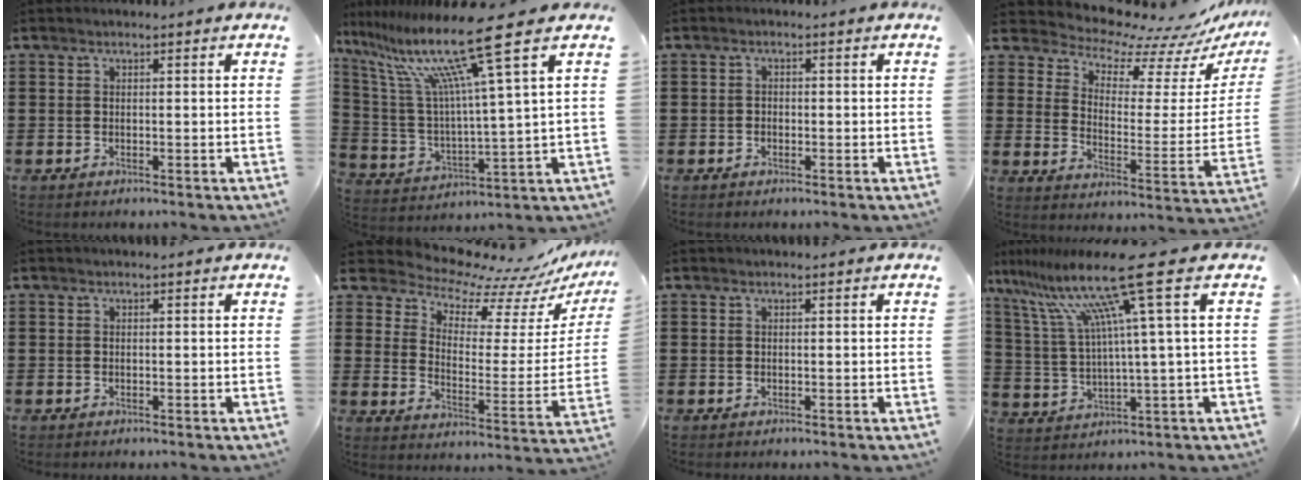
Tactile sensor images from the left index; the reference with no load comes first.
{"total": 15.5, "force": [10.1, 0.6, 11.8], "torque": [-0.257, -0.054, 0.159]}
{"total": 0.8, "force": [-0.6, 0.5, 0.2], "torque": [-0.007, 0.000, -0.012]}
{"total": 7.9, "force": [7.5, 1.4, 2.0], "torque": [-0.058, -0.072, 0.125]}
{"total": 0.0}
{"total": 8.6, "force": [8.0, 2.0, 2.3], "torque": [-0.068, -0.078, 0.131]}
{"total": 0.0}
{"total": 15.2, "force": [7.4, 0.0, 13.3], "torque": [-0.286, -0.029, 0.102]}